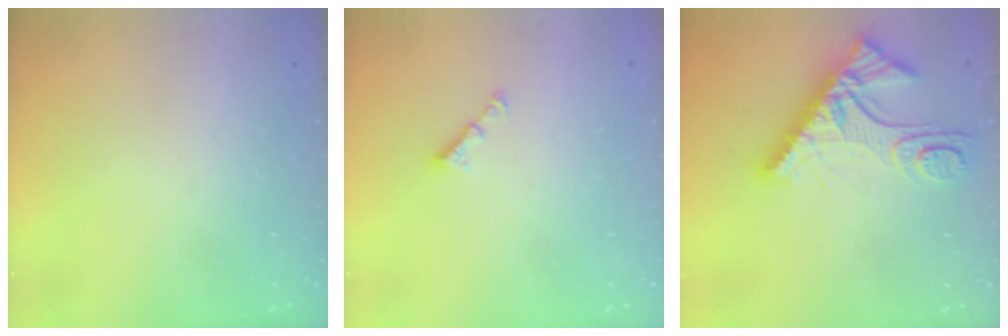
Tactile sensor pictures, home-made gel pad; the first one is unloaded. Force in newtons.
{"total": 2.8, "press": 2.7, "slide": 0.5}
{"total": 12.1, "press": 12.0, "slide": 1.1}